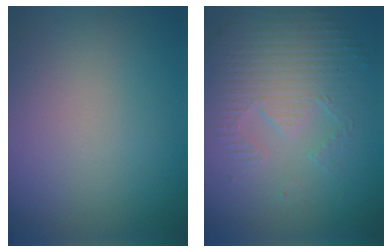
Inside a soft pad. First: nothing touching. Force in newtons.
{"total": 3.8, "press": 3.6, "slide": 1.1}